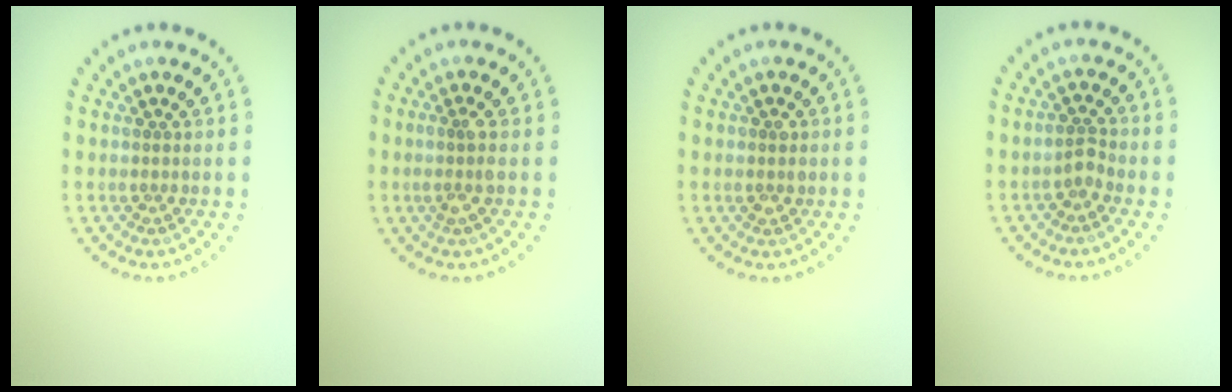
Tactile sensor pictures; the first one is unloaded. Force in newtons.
{"total": 1.5, "press": 1.3, "slide": 0.8}
{"total": 1.1, "press": 1.0, "slide": 0.2}
{"total": 1.4, "press": 1.1, "slide": 0.9}